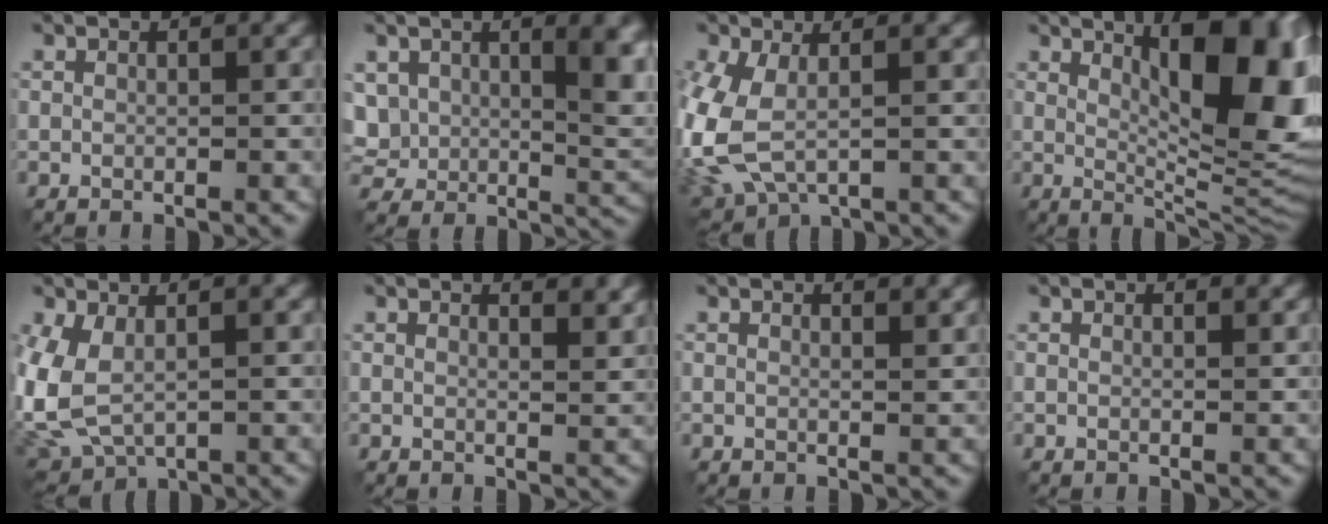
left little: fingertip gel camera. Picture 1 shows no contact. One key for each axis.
{"total": 9.6, "fx": 2.8, "fy": 6.1, "fz": 6.9, "tx": -0.140, "ty": -0.018, "tz": 0.059}
{"total": 7.6, "fx": -0.8, "fy": 4.5, "fz": 6.1, "tx": -0.170, "ty": -0.015, "tz": -0.016}
{"total": 13.5, "fx": 4.1, "fy": 4.4, "fz": 12.1, "tx": -0.148, "ty": -0.001, "tz": 0.064}
{"total": 6.0, "fx": 0.6, "fy": 3.6, "fz": 4.8, "tx": -0.127, "ty": -0.004, "tz": 0.010}
{"total": 2.7, "fx": 2.1, "fy": 0.9, "fz": 1.5, "tx": -0.010, "ty": 0.001, "tz": 0.018}
{"total": 1.5, "fx": 1.2, "fy": 0.4, "fz": 0.8, "tx": -0.010, "ty": -0.002, "tz": 0.011}
{"total": 0.8, "fx": 0.7, "fy": 0.2, "fz": 0.4, "tx": -0.009, "ty": -0.002, "tz": 0.006}